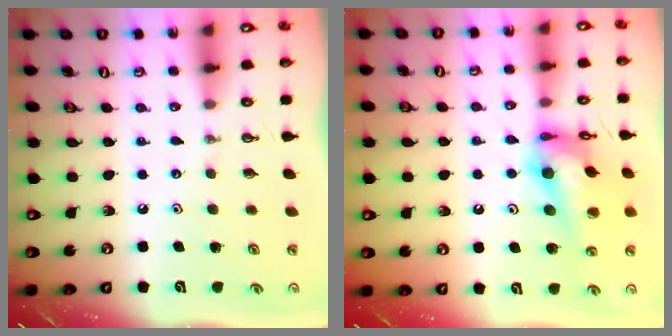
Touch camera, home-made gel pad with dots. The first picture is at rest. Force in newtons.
{"total": 16.0, "press": 15.9, "slide": 1.3}